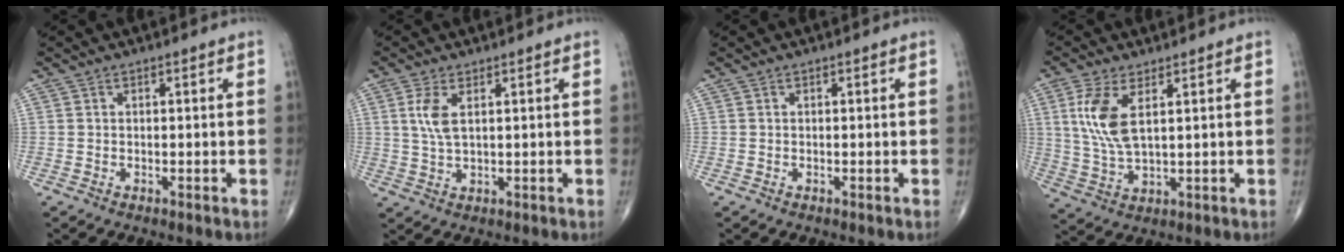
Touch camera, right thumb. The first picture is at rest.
{"total": 4.8, "force": [1.5, 2.0, 4.1], "torque": [-0.095, -0.003, 0.035]}
{"total": 0.0}
{"total": 9.1, "force": [2.9, 3.8, 7.7], "torque": [-0.172, -0.008, 0.066]}